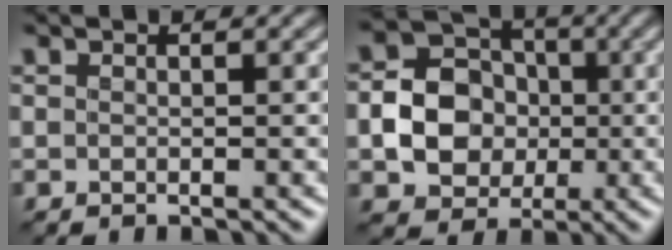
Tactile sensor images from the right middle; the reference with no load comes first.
{"total": 6.4, "force": [-0.9, 5.3, 3.4], "torque": [-0.056, 0.005, -0.024]}